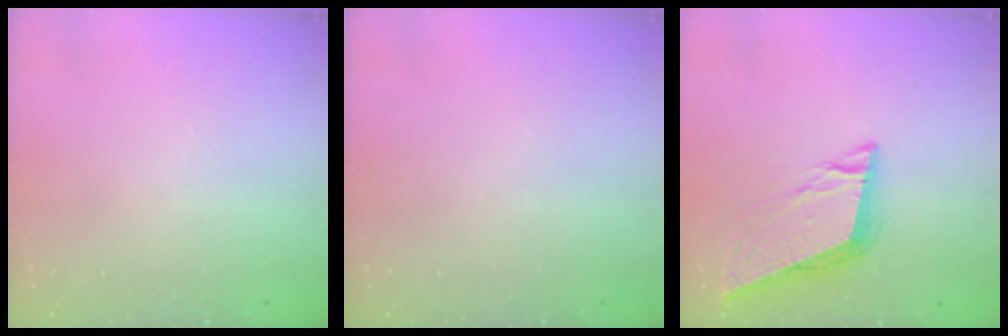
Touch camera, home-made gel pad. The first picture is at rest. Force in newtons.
{"total": 0.0}
{"total": 9.8, "press": 9.3, "slide": 3.1}